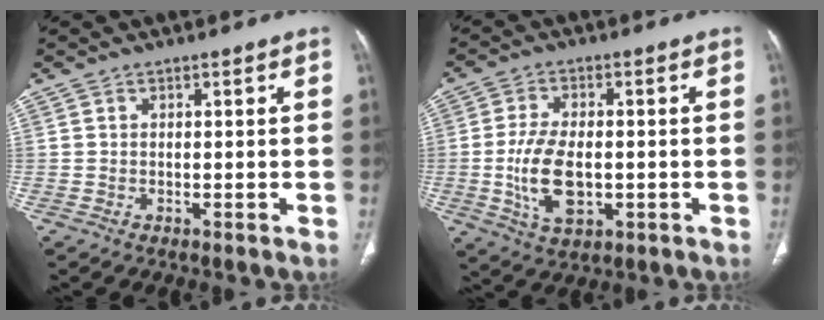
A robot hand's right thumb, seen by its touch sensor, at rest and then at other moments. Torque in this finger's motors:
{"motor_torque": [-0.22, 0.59, 1.09, 0.21, 0.36]}